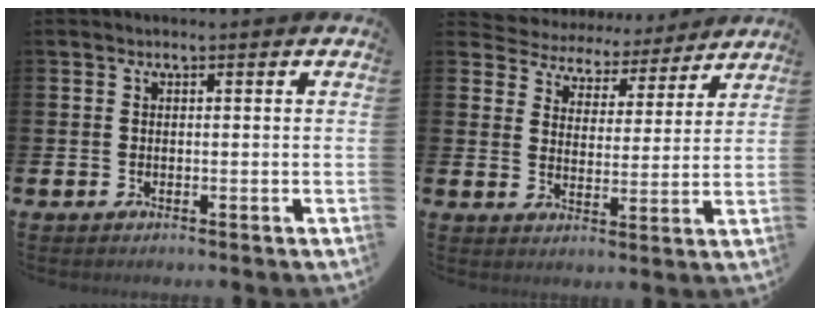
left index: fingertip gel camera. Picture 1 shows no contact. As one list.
[{"total": 5.7, "force": [5.2, 2.3, -0.3], "torque": [-0.025, -0.044, 0.090]}]